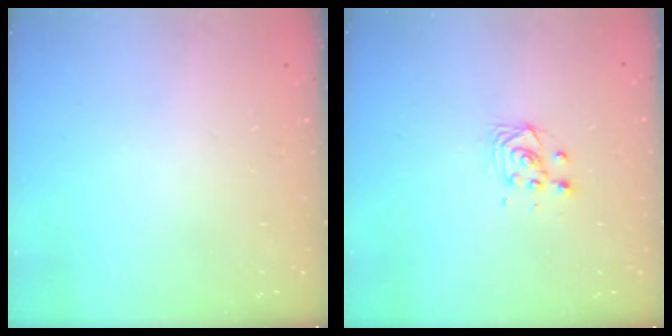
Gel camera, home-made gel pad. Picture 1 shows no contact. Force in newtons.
{"total": 4.3, "press": 4.3, "slide": 0.6}